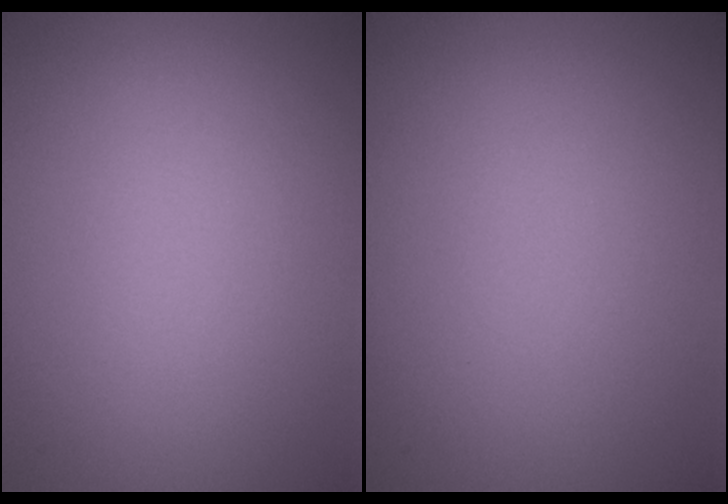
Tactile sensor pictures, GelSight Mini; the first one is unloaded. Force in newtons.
{"total": 0.0}